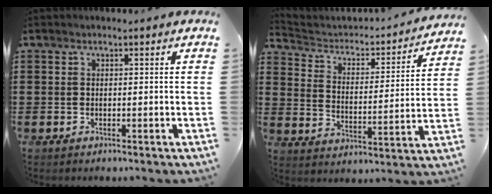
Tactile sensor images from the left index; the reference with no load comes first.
{"total": 2.7, "force": [2.2, 1.5, 0.7], "torque": [-0.033, -0.020, 0.027]}